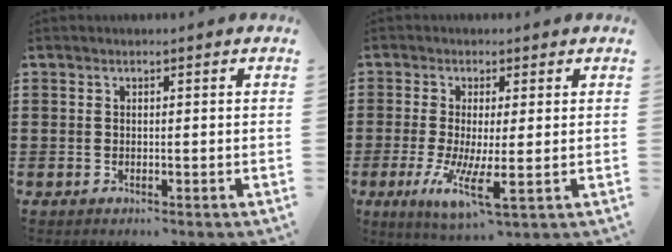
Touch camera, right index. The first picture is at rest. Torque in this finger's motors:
{"motor_torque": [1.32, 0.82, 0.69, 0.19]}